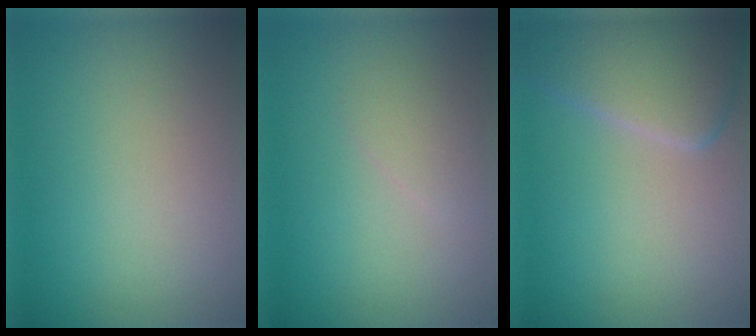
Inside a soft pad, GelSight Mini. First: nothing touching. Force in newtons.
{"total": 1.4, "press": 1.4, "slide": 0.0}
{"total": 5.4, "press": 5.4, "slide": 0.1}